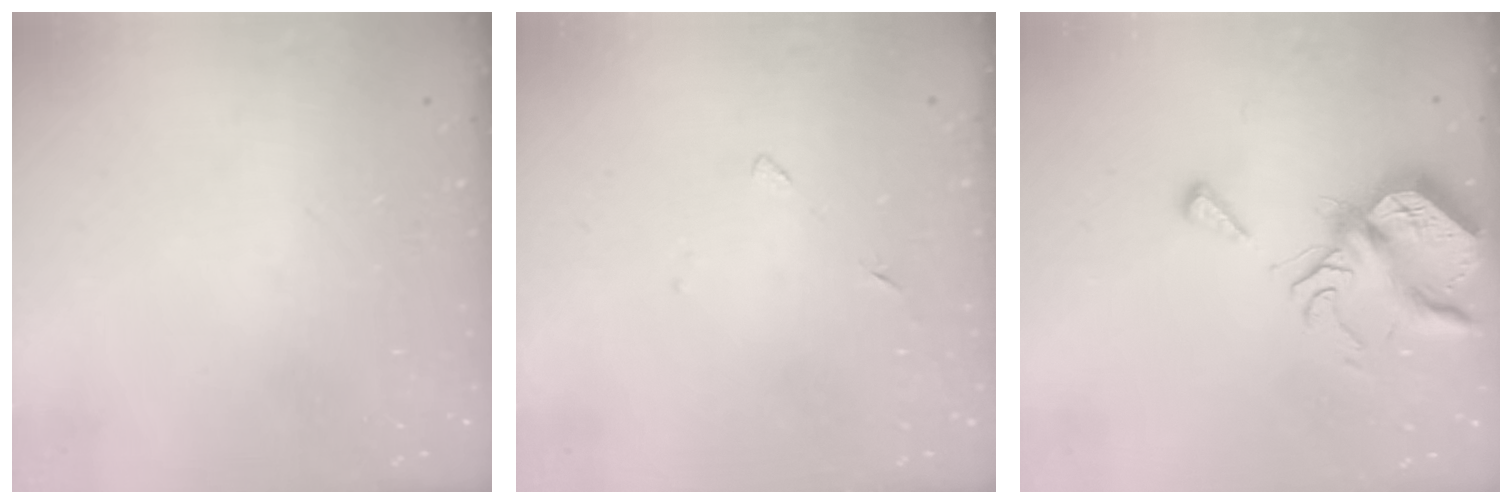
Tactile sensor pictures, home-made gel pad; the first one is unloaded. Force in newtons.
{"total": 2.7, "press": 2.6, "slide": 0.3}
{"total": 6.9, "press": 6.8, "slide": 1.0}